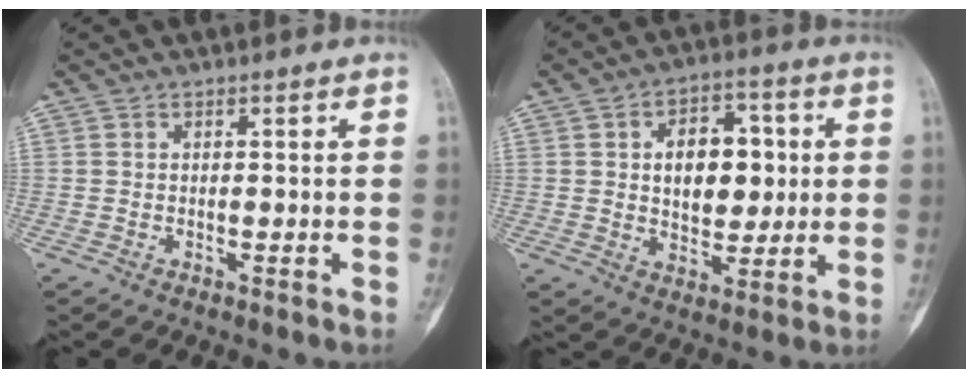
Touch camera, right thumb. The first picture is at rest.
{"total": 12.2, "force": [1.8, 8.0, 9.0], "torque": [-0.088, 0.007, 0.032]}